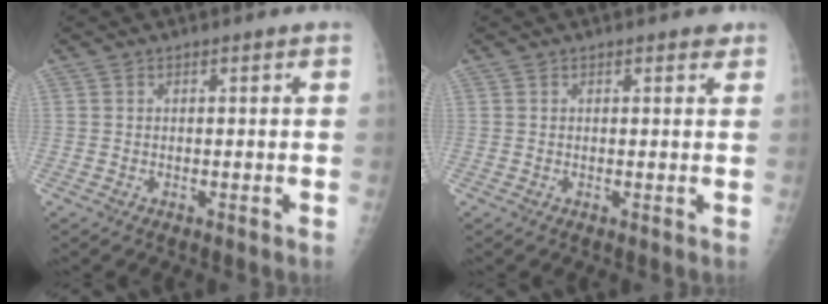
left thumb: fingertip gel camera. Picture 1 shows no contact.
{"total": 1.2, "force": [0.9, 0.6, 0.6], "torque": [0.001, -0.003, 0.006]}